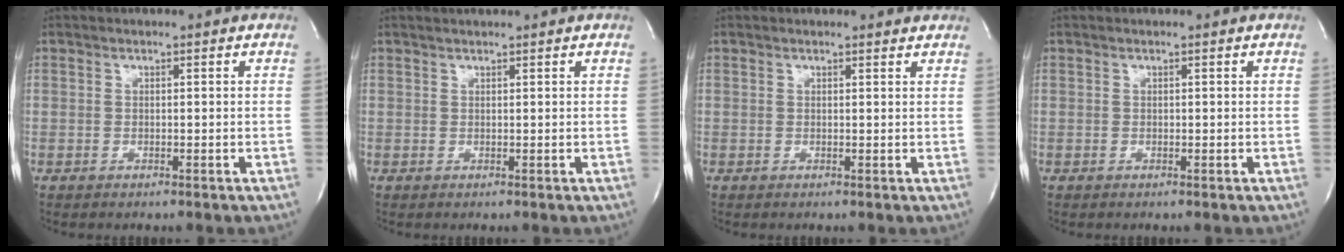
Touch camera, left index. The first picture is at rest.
{"total": 1.9, "force": [1.8, 0.0, 0.7], "torque": [-0.009, 0.018, 0.032]}
{"total": 2.3, "force": [2.3, 0.5, 0.2], "torque": [-0.010, -0.002, 0.017]}
{"total": 0.0}